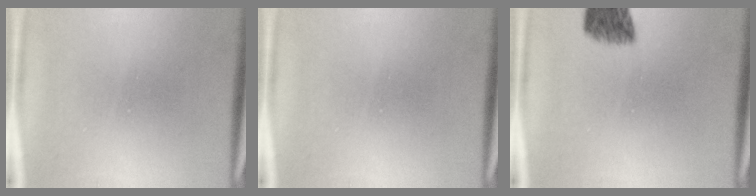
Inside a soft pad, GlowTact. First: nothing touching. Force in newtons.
{"total": 0.0}
{"total": 6.0}